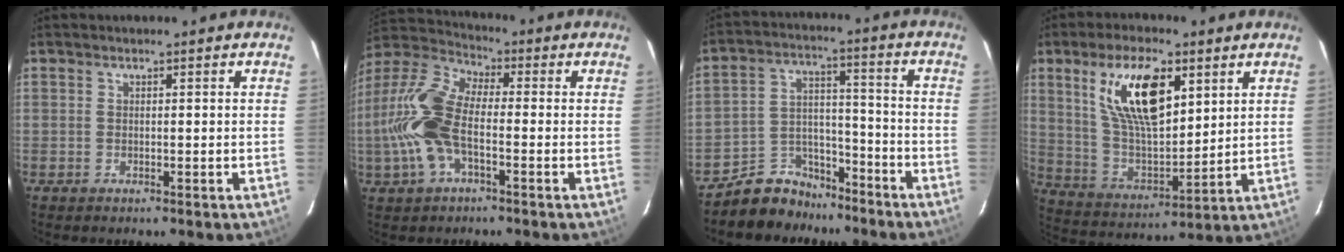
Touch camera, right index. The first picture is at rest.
{"total": 14.3, "force": [-3.0, 6.6, 12.3], "torque": [-0.270, 0.008, -0.065]}
{"total": 9.9, "force": [-8.1, 5.6, 1.0], "torque": [-0.027, 0.052, -0.130]}
{"total": 16.7, "force": [7.3, 6.9, 13.2], "torque": [-0.244, 0.008, 0.148]}